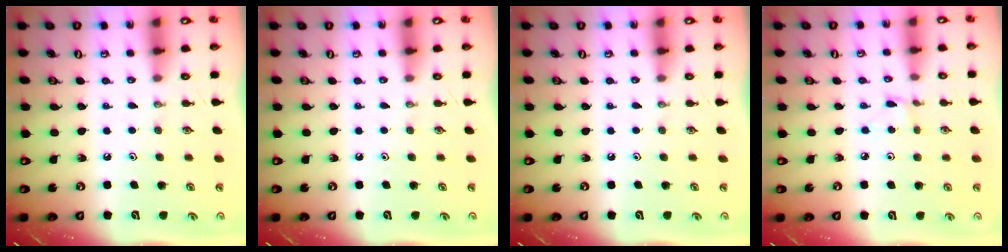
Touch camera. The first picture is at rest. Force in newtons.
{"total": 0.0}
{"total": 0.0}
{"total": 1.9, "press": 1.9, "slide": 0.2}